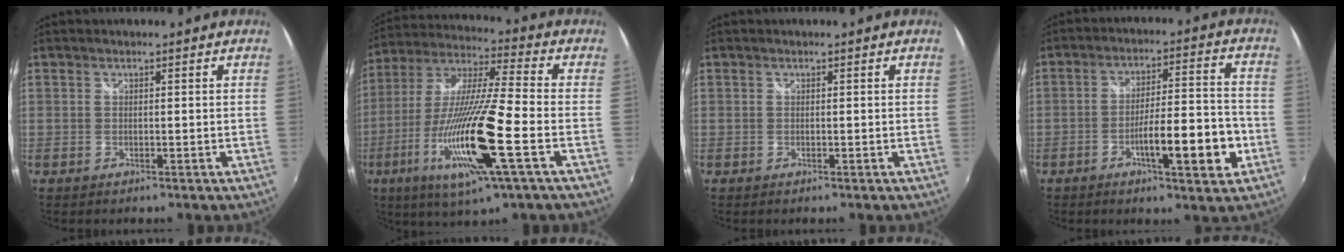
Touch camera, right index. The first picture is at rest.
{"total": 21.4, "force": [-7.9, 1.9, 19.7], "torque": [-0.381, -0.042, -0.148]}
{"total": 0.0}
{"total": 11.8, "force": [-4.4, 2.1, 10.8], "torque": [-0.175, 0.001, -0.059]}